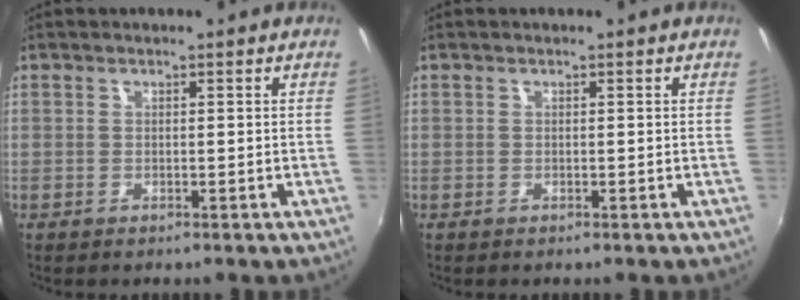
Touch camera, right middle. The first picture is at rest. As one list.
[{"total": 0.0}]